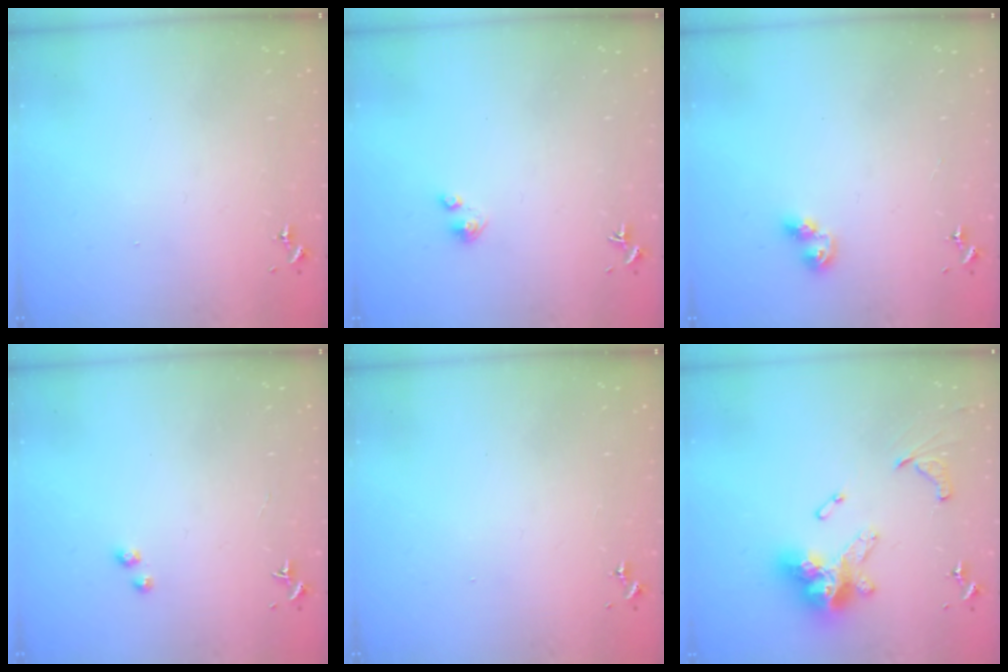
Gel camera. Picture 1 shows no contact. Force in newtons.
{"total": 2.8, "press": 2.8, "slide": 0.3}
{"total": 6.1, "press": 6.1, "slide": 0.3}
{"total": 1.7, "press": 1.6, "slide": 0.1}
{"total": 0.0}
{"total": 17.5, "press": 17.5, "slide": 1.7}